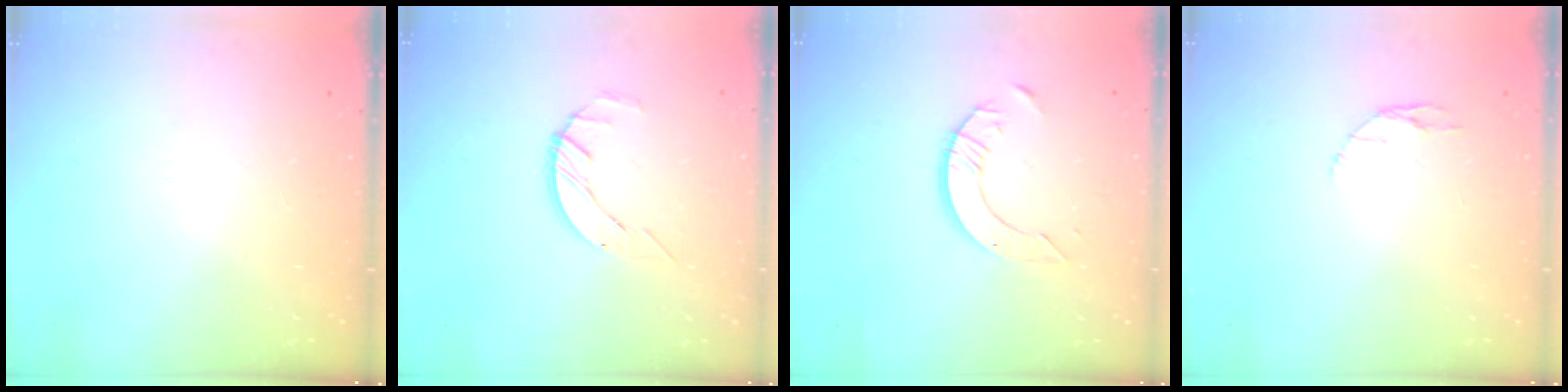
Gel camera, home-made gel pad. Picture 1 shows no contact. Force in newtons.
{"total": 3.4, "press": 3.4, "slide": 0.4}
{"total": 6.9, "press": 6.8, "slide": 0.7}
{"total": 2.9, "press": 2.9, "slide": 0.4}